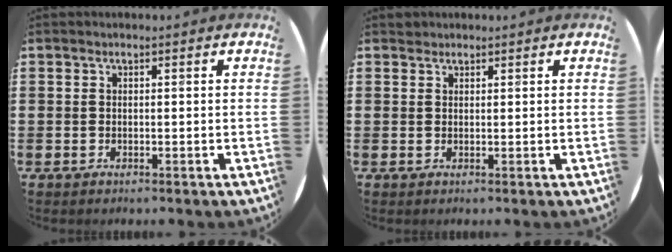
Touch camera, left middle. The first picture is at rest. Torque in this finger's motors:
{"motor_torque": [0.13, -0.11, -0.02, 0.00]}